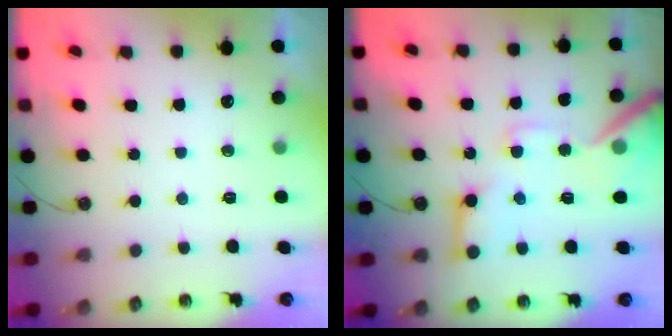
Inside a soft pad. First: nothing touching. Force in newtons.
{"total": 15.0, "press": 14.8, "slide": 2.1}